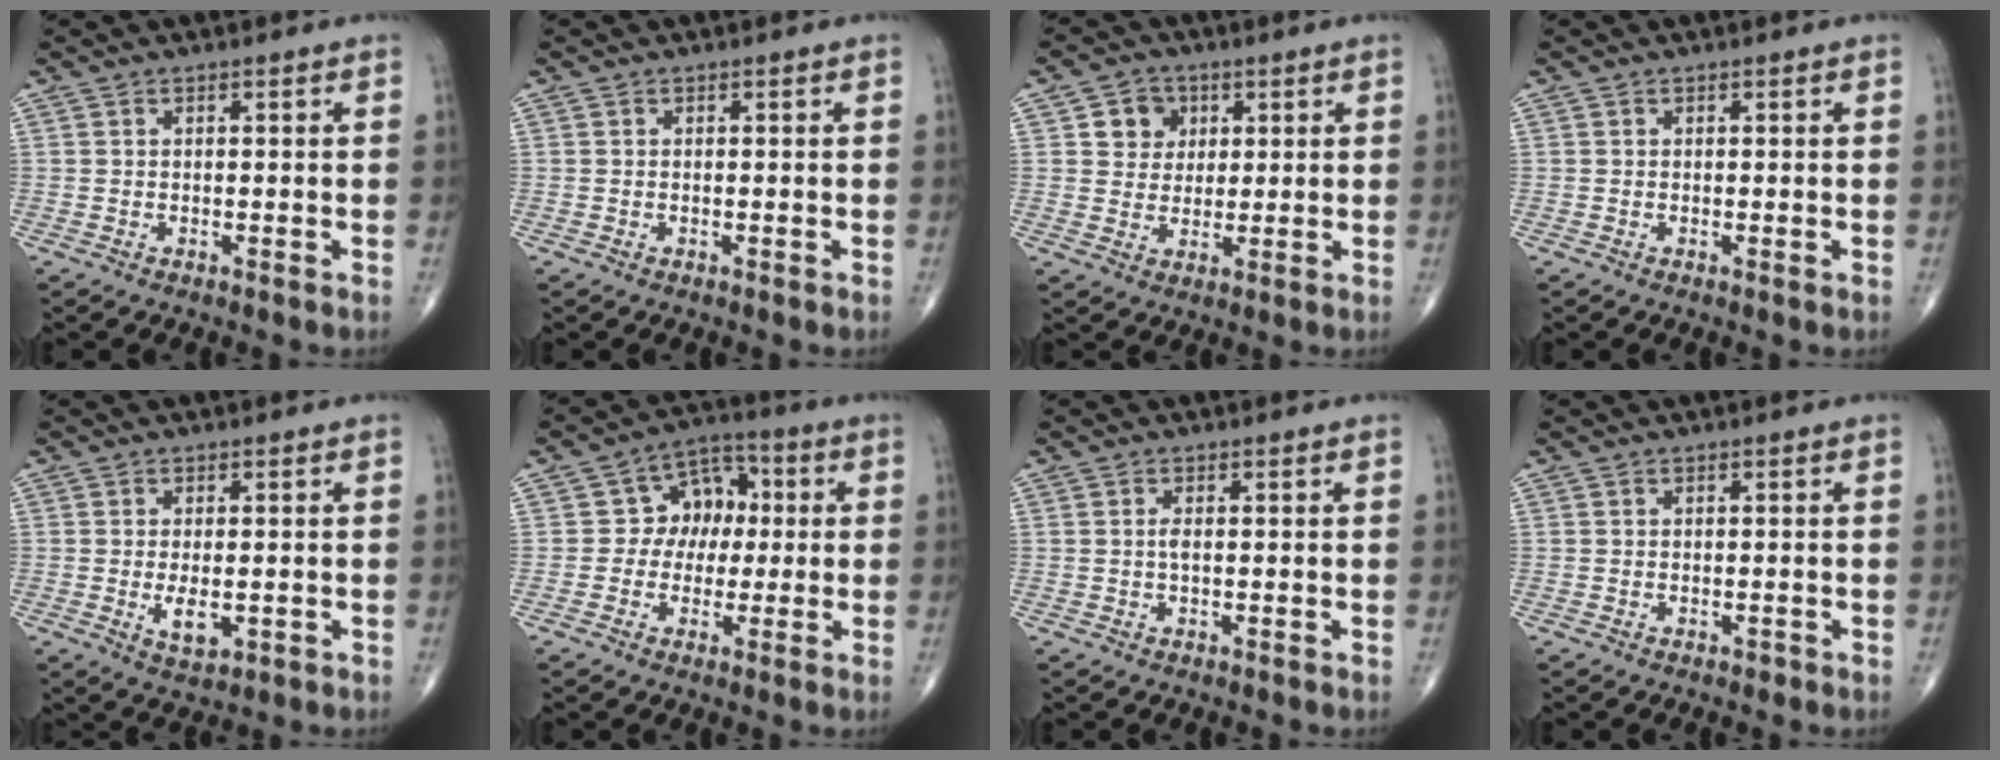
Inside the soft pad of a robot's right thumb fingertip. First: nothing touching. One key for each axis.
{"total": 0.0}
{"total": 5.8, "fx": 2.0, "fy": 5.2, "fz": 1.9, "tx": -0.001, "ty": -0.003, "tz": 0.030}
{"total": 0.0}
{"total": 4.4, "fx": -0.8, "fy": 2.1, "fz": 3.8, "tx": -0.062, "ty": -0.009, "tz": -0.009}
{"total": 8.8, "fx": 0.5, "fy": 7.2, "fz": 5.1, "tx": -0.029, "ty": 0.024, "tz": -0.005}
{"total": 1.0, "fx": 0.0, "fy": 0.3, "fz": 1.0, "tx": -0.022, "ty": -0.001, "tz": 0.000}
{"total": 0.5, "fx": -0.3, "fy": 0.3, "fz": 0.3, "tx": -0.001, "ty": 0.001, "tz": -0.006}